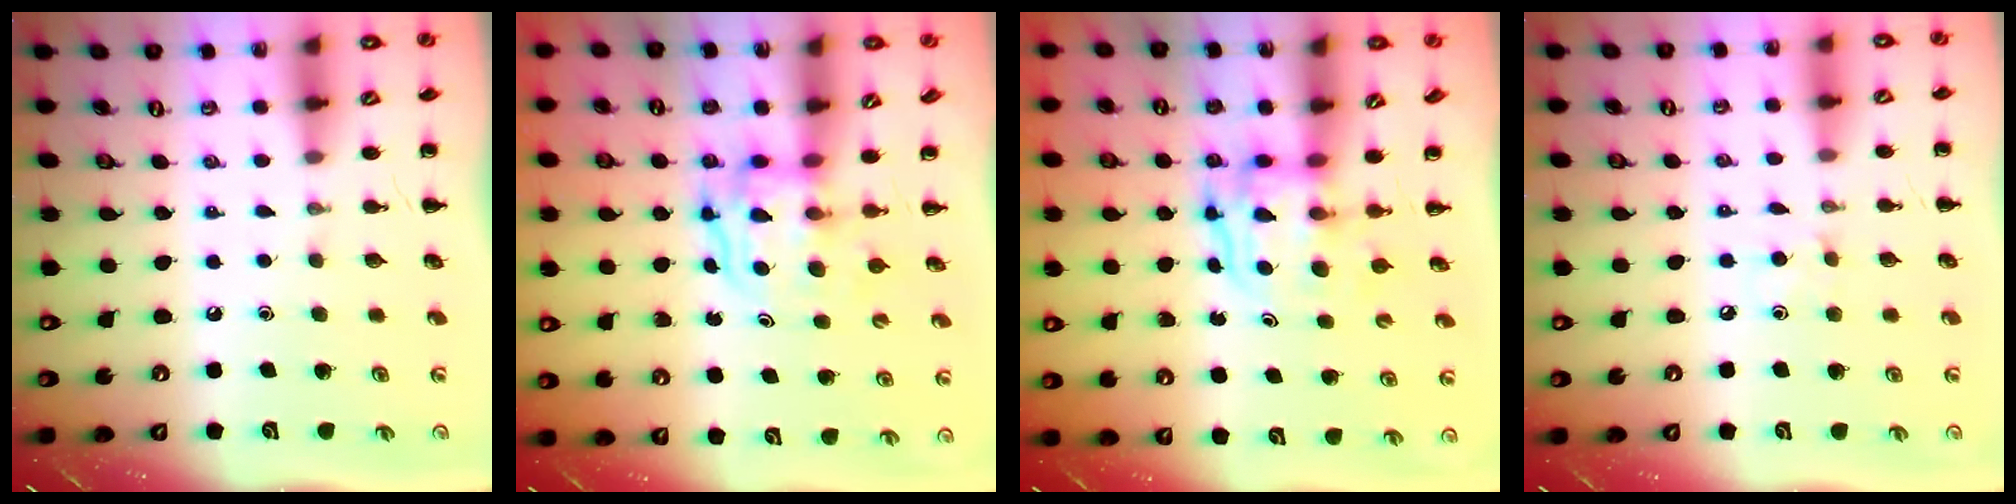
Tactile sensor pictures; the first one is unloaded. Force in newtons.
{"total": 3.5, "press": 3.5, "slide": 0.3}
{"total": 3.6, "press": 3.6, "slide": 0.4}
{"total": 4.5, "press": 4.3, "slide": 1.4}